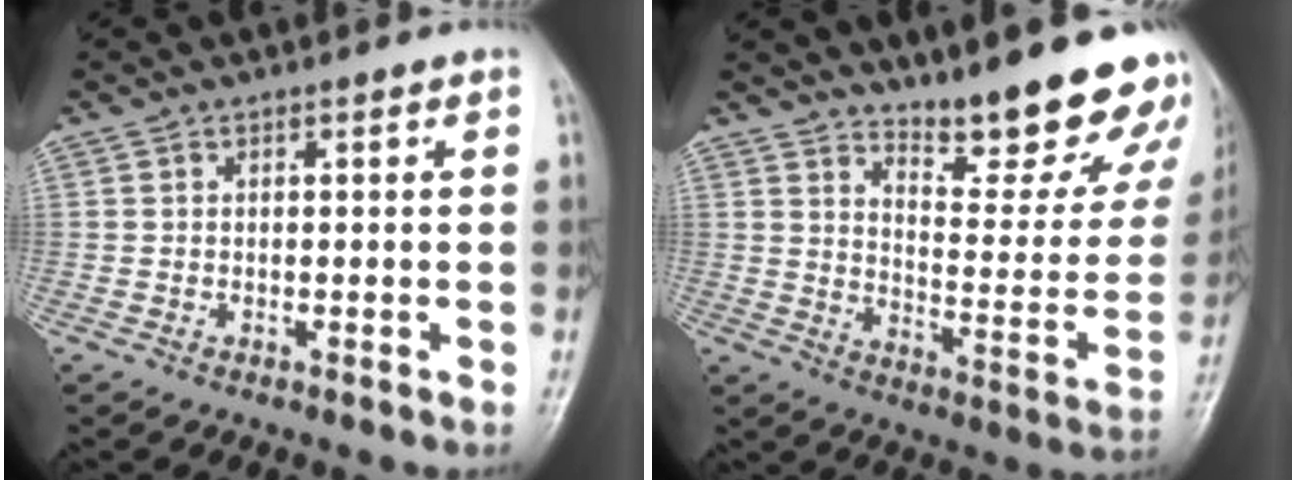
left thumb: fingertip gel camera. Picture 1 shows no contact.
{"total": 21.2, "force": [17.5, 5.5, 10.7], "torque": [-0.100, -0.137, 0.231]}